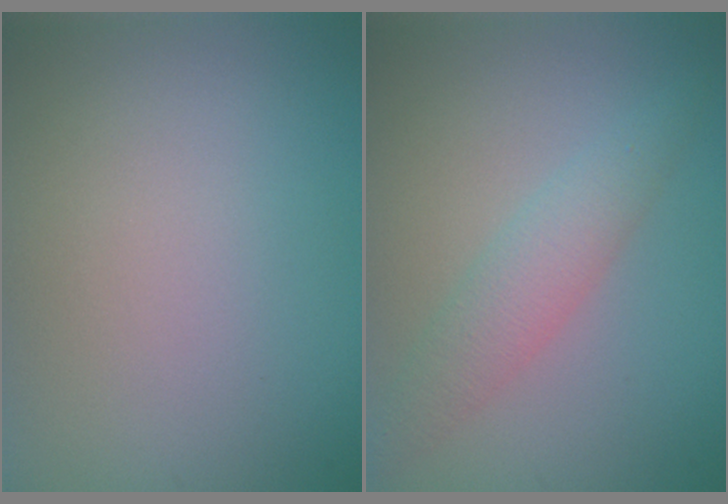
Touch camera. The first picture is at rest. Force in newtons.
{"total": 2.9, "press": 2.9, "slide": 0.1}